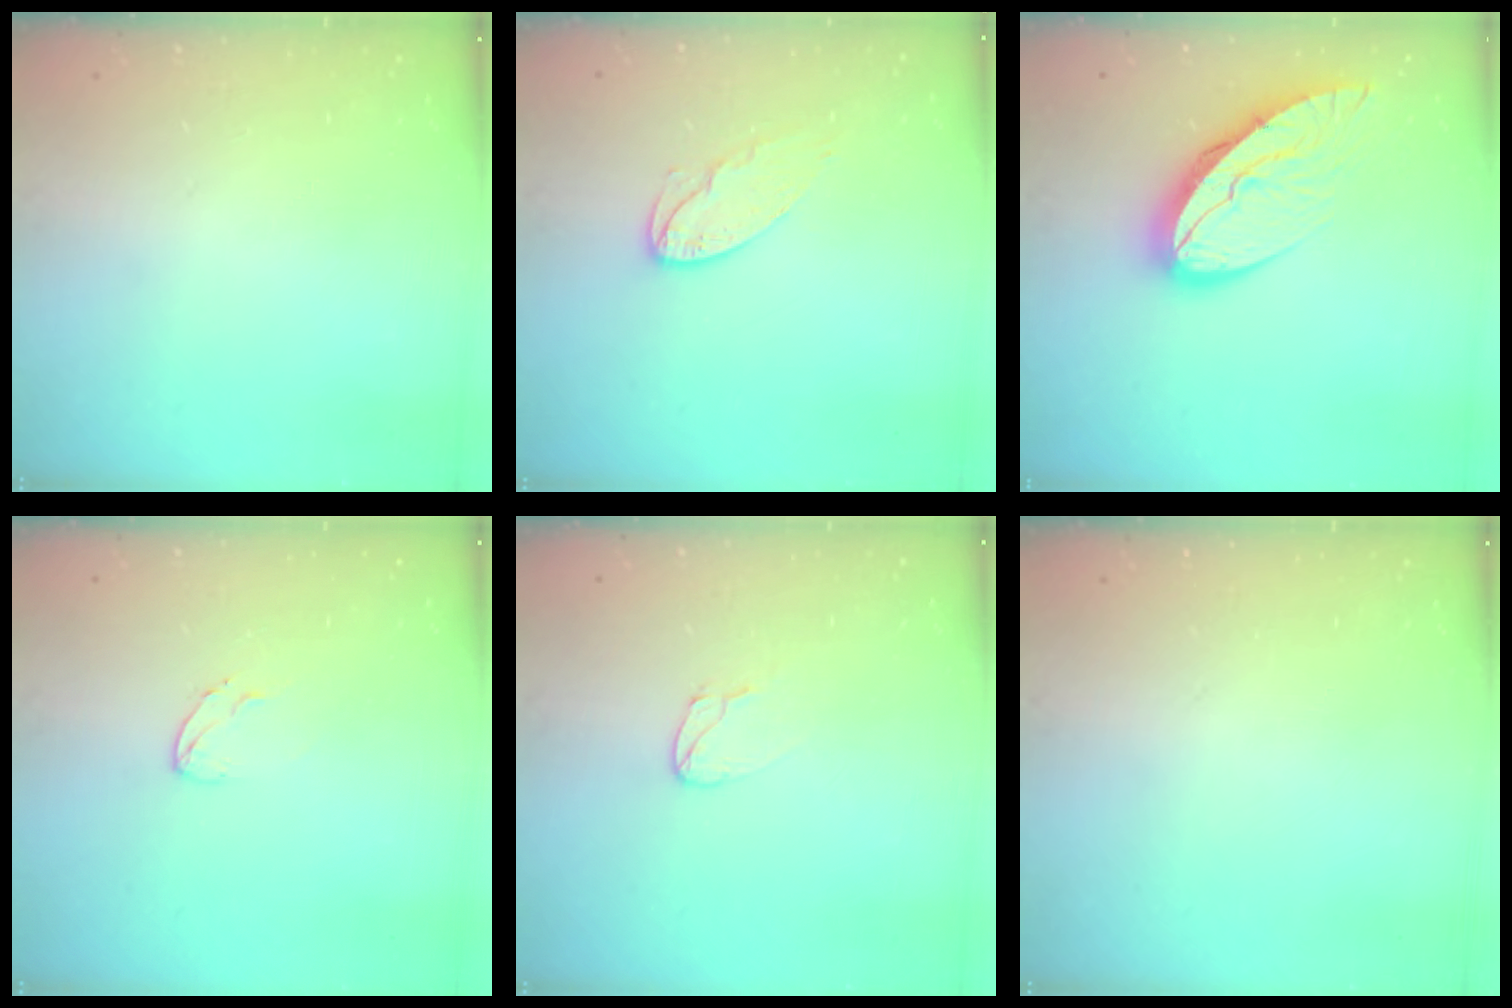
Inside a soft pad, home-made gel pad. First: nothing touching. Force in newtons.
{"total": 7.9, "press": 7.9, "slide": 0.2}
{"total": 12.3, "press": 12.2, "slide": 1.1}
{"total": 3.6, "press": 3.6, "slide": 0.2}
{"total": 4.4, "press": 4.3, "slide": 0.4}
{"total": 0.0}